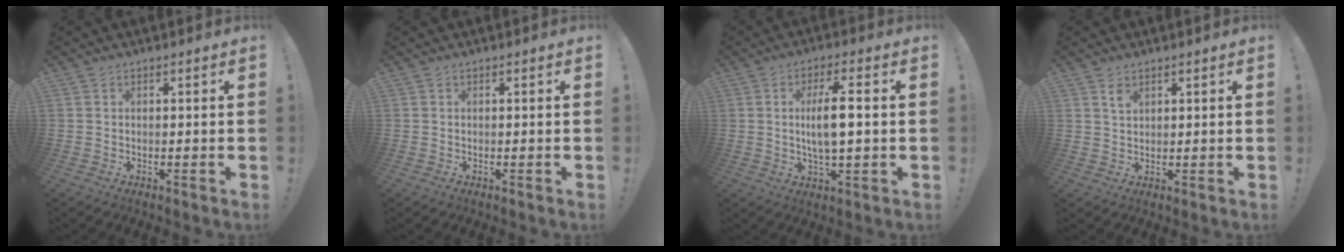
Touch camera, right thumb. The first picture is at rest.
{"total": 0.0}
{"total": 9.4, "force": [0.6, 2.8, 9.0], "torque": [-0.162, 0.000, 0.004]}
{"total": 2.7, "force": [1.8, 1.4, 1.5], "torque": [-0.015, -0.012, 0.031]}